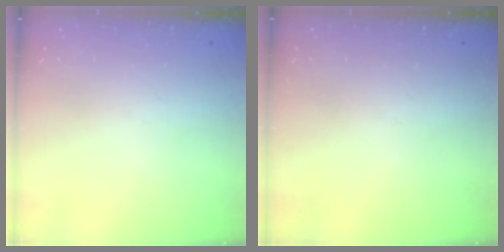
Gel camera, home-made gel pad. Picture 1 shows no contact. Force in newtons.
{"total": 0.0}